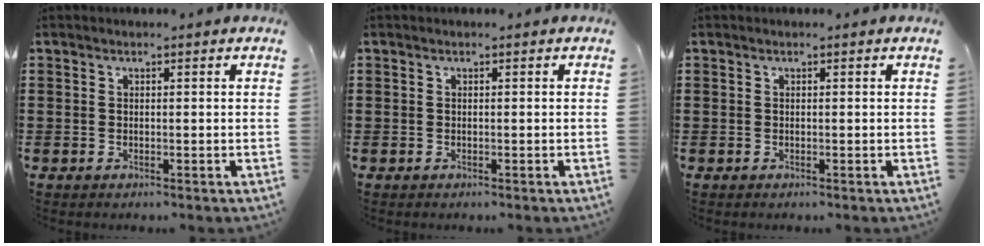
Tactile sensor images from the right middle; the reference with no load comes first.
{"total": 0.0}
{"total": 0.0}